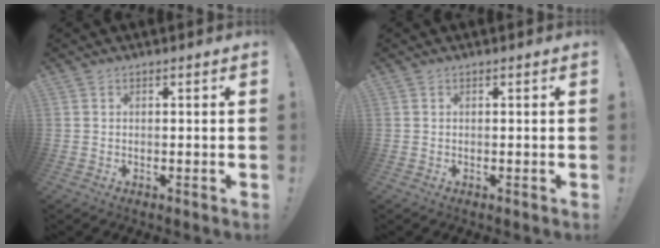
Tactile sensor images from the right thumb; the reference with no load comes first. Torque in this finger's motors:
{"motor_torque": [0.03, 0.01, 0.00, 0.01, 0.00]}